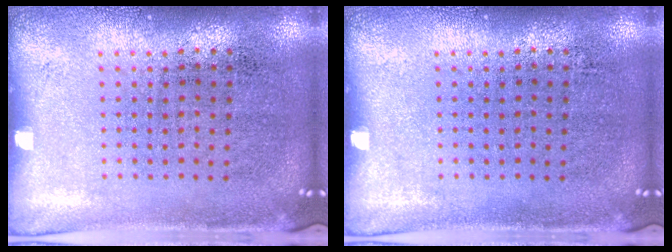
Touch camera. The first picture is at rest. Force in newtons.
{"total": 0.0}